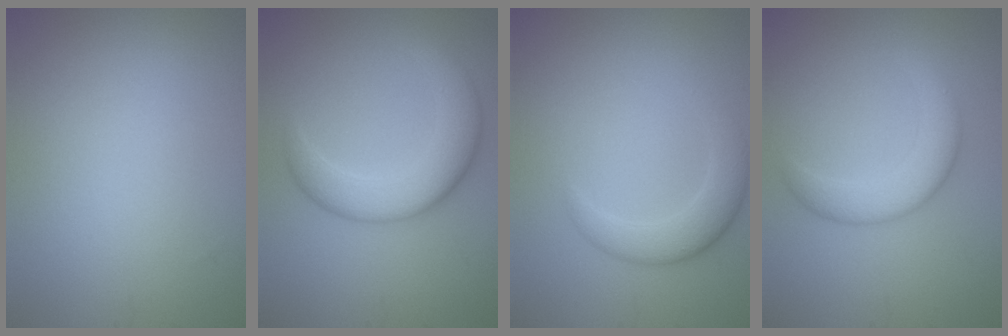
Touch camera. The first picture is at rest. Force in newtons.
{"total": 5.7, "press": 5.7, "slide": 0.3}
{"total": 3.3, "press": 3.3, "slide": 0.1}
{"total": 4.0, "press": 4.0, "slide": 0.2}